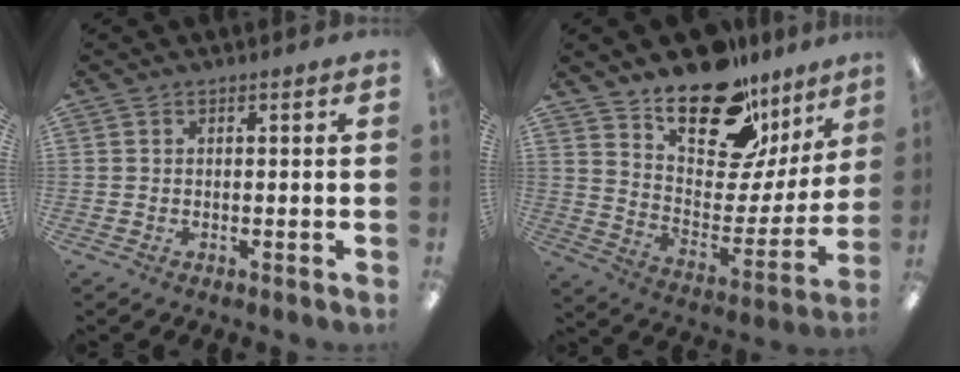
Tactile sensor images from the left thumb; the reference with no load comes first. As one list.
[{"total": 19.5, "force": [15.0, 8.7, 8.9], "torque": [-0.148, -0.111, 0.266]}]